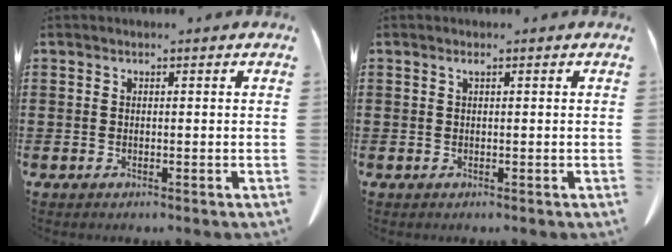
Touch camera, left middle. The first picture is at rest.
{"total": 0.5, "force": [0.2, 0.0, 0.5], "torque": [-0.010, -0.001, 0.005]}